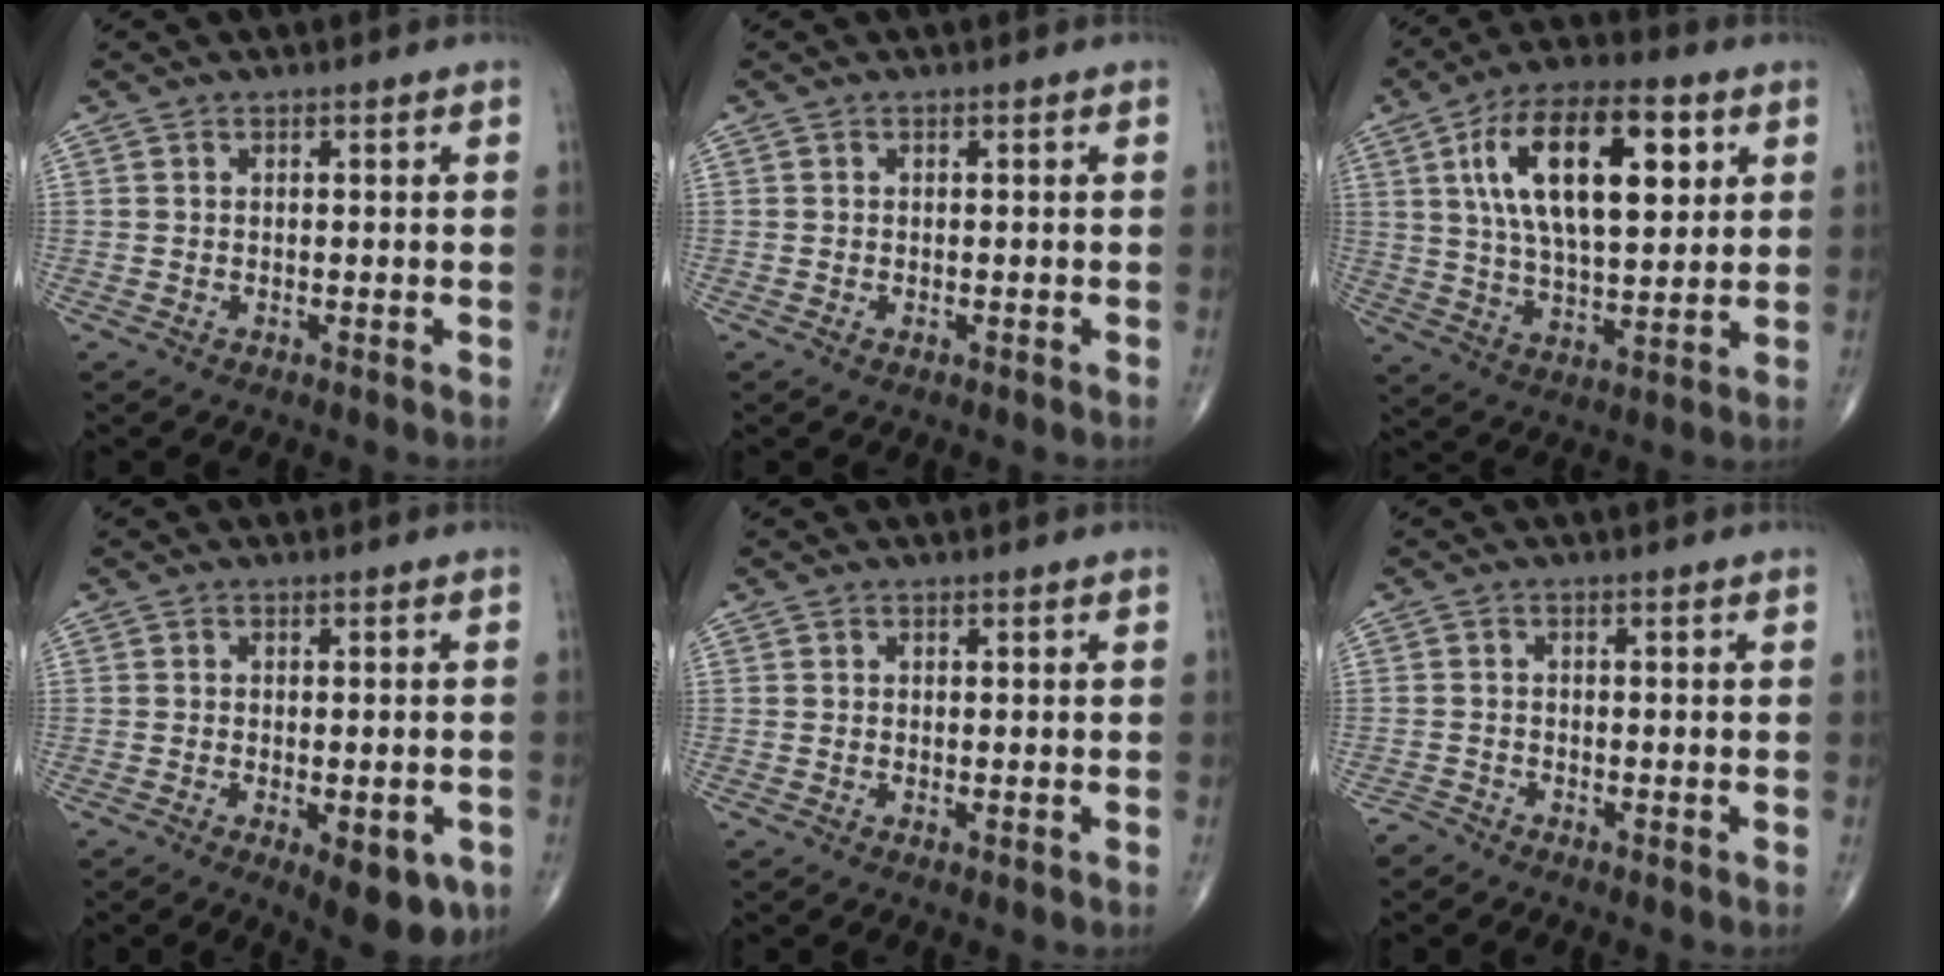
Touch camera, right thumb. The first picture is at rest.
{"total": 0.6, "force": [-0.3, 0.3, 0.5], "torque": [-0.009, 0.002, -0.003]}
{"total": 20.0, "force": [6.3, 9.0, 16.7], "torque": [-0.267, -0.007, 0.105]}
{"total": 8.6, "force": [-3.3, 3.4, 7.2], "torque": [-0.081, -0.001, -0.037]}
{"total": 0.7, "force": [-0.2, 0.2, 0.6], "torque": [-0.012, -0.003, -0.004]}
{"total": 1.6, "force": [-1.5, 0.4, -0.4], "torque": [0.011, -0.005, -0.035]}